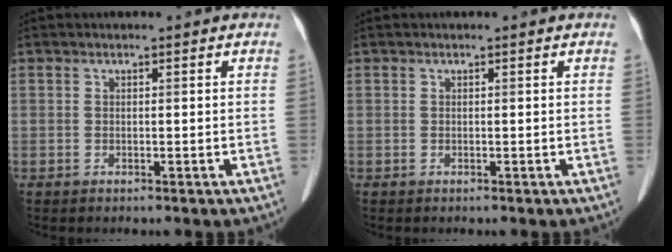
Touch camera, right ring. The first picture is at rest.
{"total": 0.0}